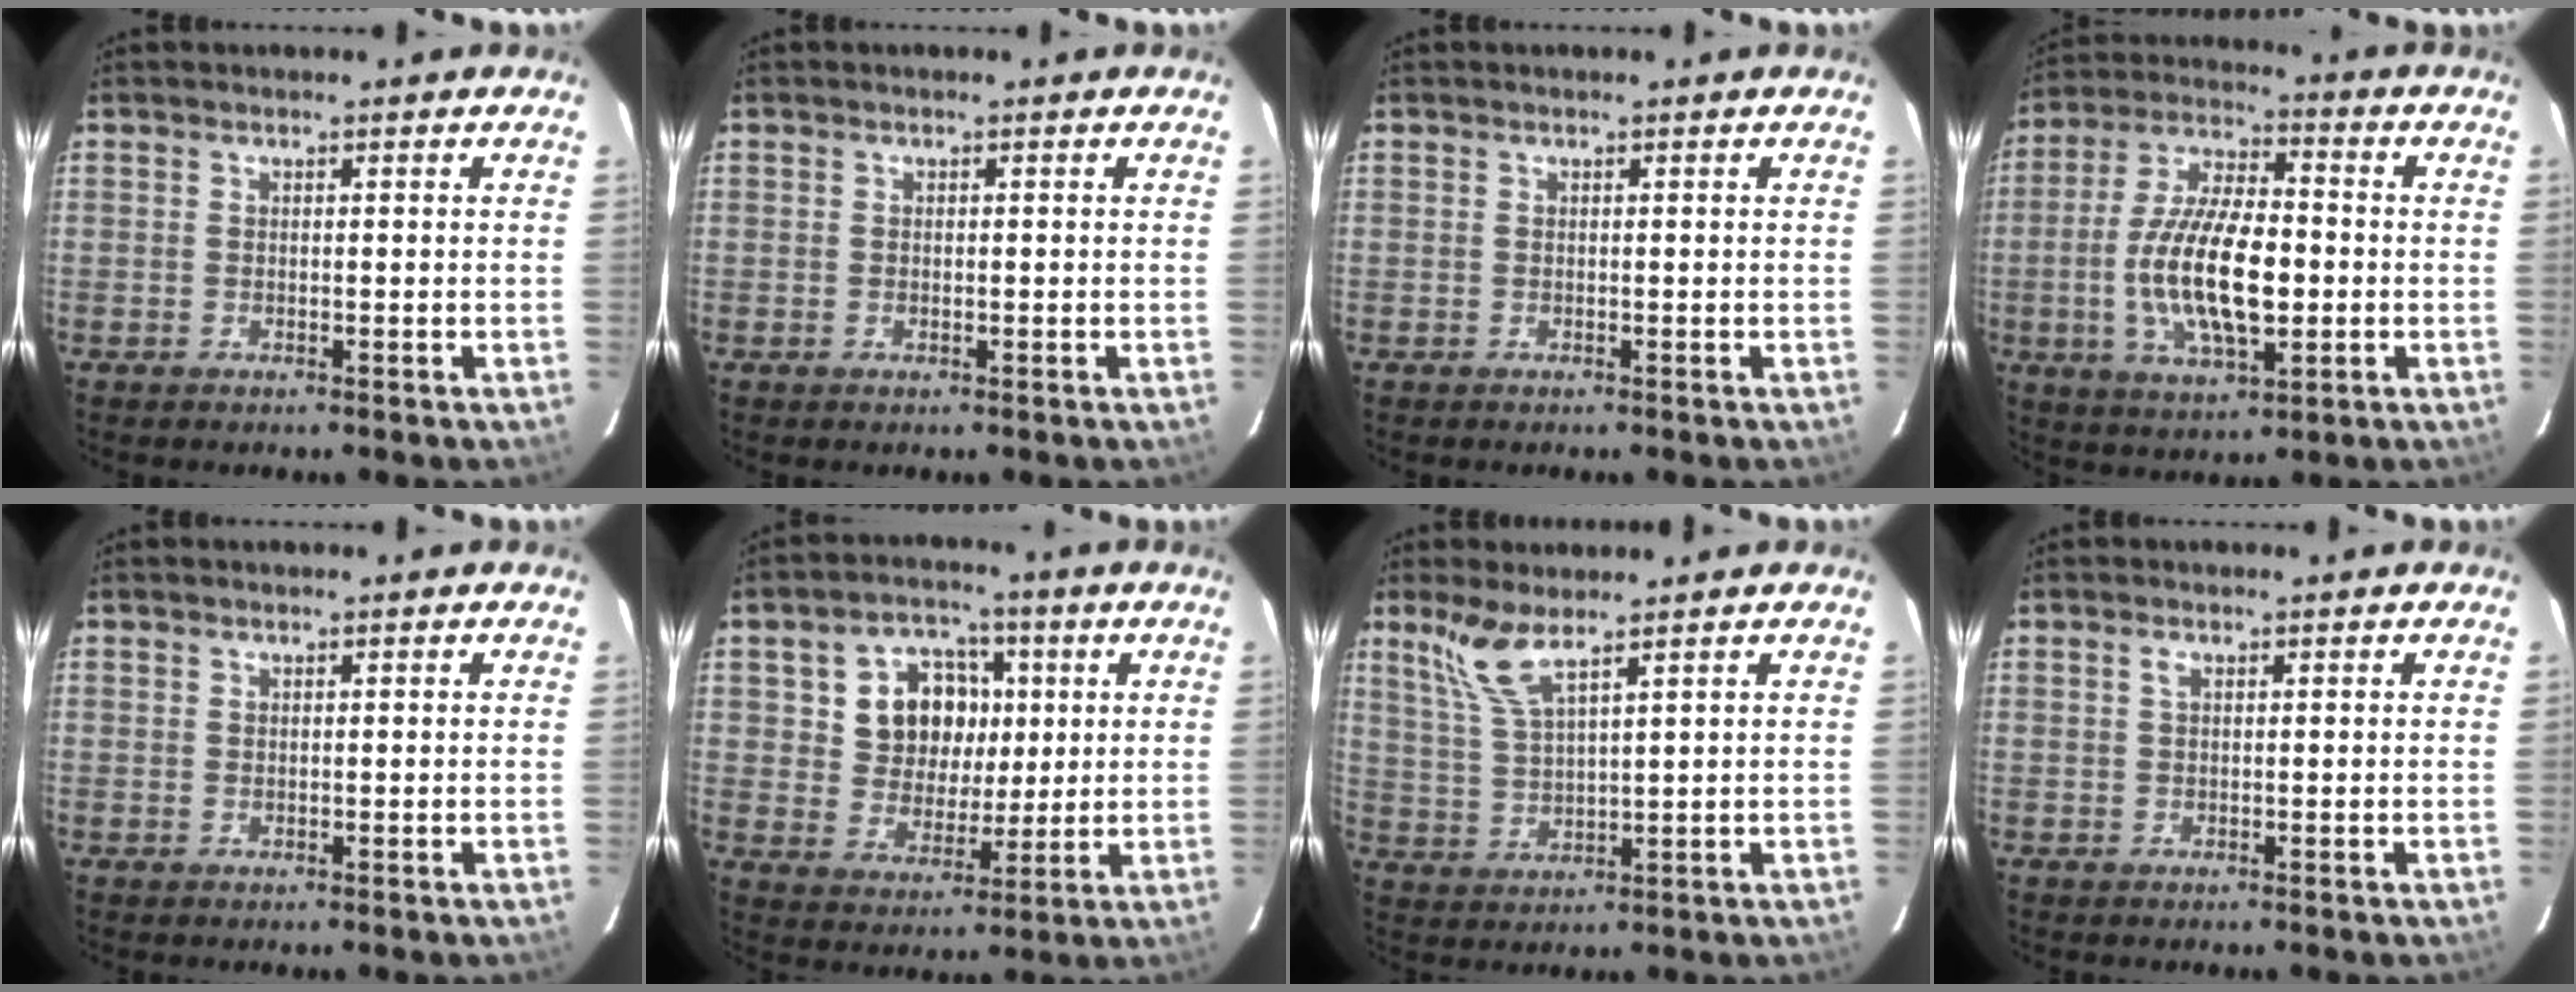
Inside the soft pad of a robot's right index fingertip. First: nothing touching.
{"total": 0.5, "force": [-0.1, 0.4, 0.3], "torque": [-0.006, 0.000, -0.002]}
{"total": 0.0}
{"total": 16.4, "force": [-2.5, 6.6, 14.8], "torque": [-0.294, -0.004, -0.043]}
{"total": 0.0}
{"total": 10.9, "force": [2.7, 9.3, 5.1], "torque": [-0.112, 0.029, 0.055]}
{"total": 6.4, "force": [4.7, 0.5, 4.3], "torque": [-0.097, 0.003, 0.106]}
{"total": 0.8, "force": [0.4, 0.4, 0.6], "torque": [-0.013, 0.004, 0.006]}